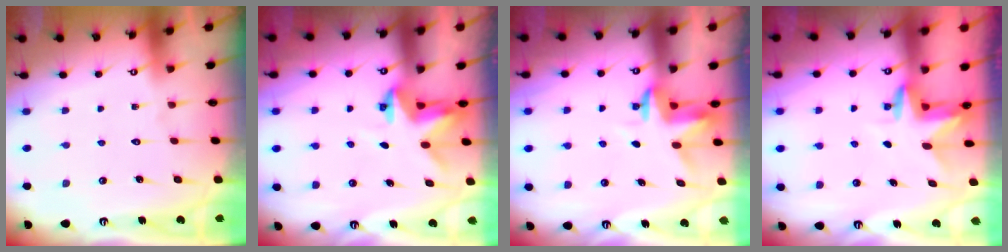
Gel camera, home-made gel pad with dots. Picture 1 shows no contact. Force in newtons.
{"total": 3.0, "press": 3.0, "slide": 0.1}
{"total": 3.5, "press": 3.5, "slide": 0.2}
{"total": 3.3, "press": 3.3, "slide": 0.3}